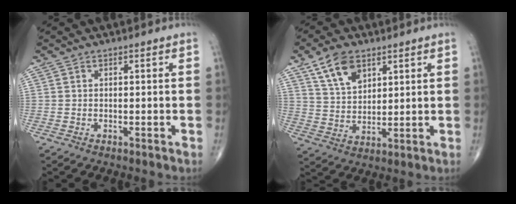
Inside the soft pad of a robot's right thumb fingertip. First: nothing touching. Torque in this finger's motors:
{"motor_torque": [-0.79, 0.97, 0.29, 0.36, 0.17]}